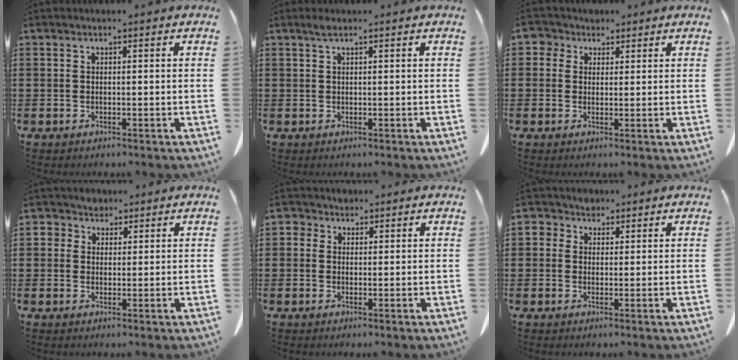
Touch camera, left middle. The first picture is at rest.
{"total": 1.1, "force": [0.6, 0.1, 0.9], "torque": [-0.019, 0.002, 0.011]}
{"total": 3.0, "force": [1.6, 2.4, 0.8], "torque": [-0.020, 0.008, 0.027]}
{"total": 3.1, "force": [1.9, 2.4, 0.6], "torque": [-0.017, 0.009, 0.033]}
{"total": 2.1, "force": [1.2, 1.7, 0.5], "torque": [-0.011, 0.005, 0.019]}
{"total": 3.2, "force": [1.8, 2.5, 0.8], "torque": [-0.020, 0.009, 0.031]}